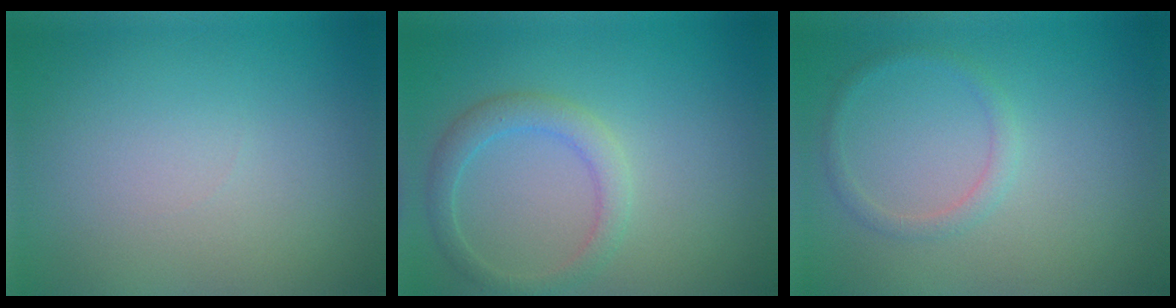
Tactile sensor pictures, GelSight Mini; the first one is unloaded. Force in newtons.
{"total": 2.5, "press": 2.5, "slide": 0.0}
{"total": 1.3, "press": 1.3, "slide": 0.1}